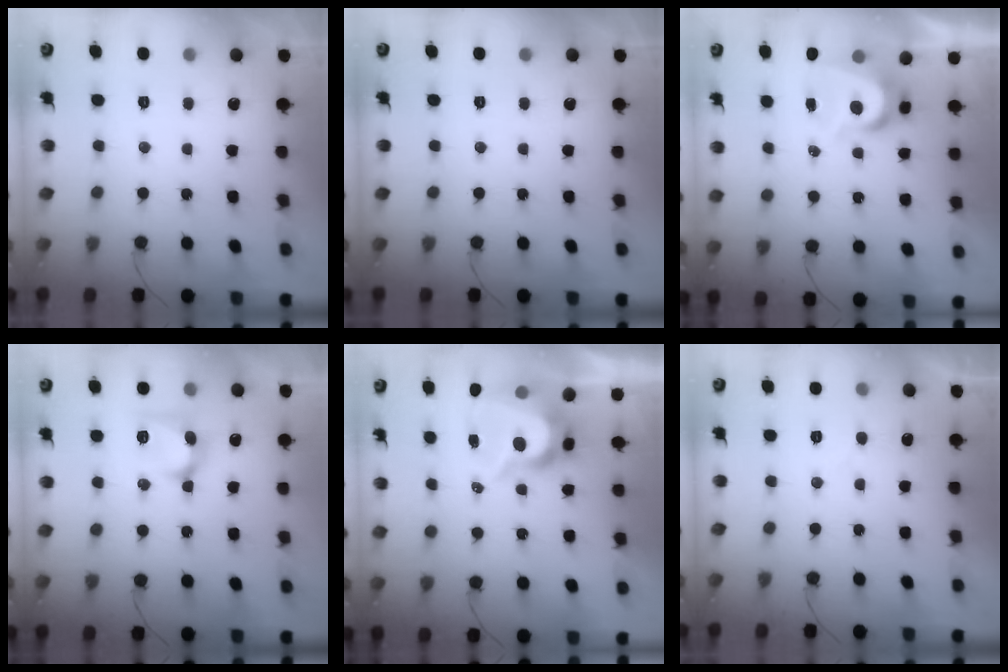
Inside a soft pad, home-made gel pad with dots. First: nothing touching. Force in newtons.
{"total": 0.0}
{"total": 6.8, "press": 6.7, "slide": 0.4}
{"total": 10.3, "press": 10.3, "slide": 0.7}
{"total": 9.8, "press": 9.7, "slide": 0.9}
{"total": 3.8, "press": 3.8, "slide": 0.4}